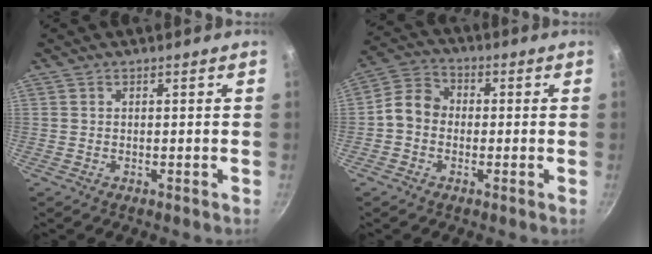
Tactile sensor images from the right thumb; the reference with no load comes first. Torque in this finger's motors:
{"motor_torque": [0.81, 1.22, 0.41, -0.79, 0.04]}